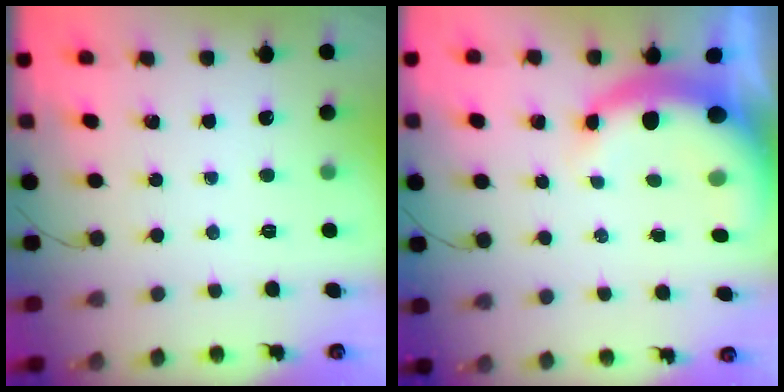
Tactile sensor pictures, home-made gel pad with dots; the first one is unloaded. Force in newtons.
{"total": 7.5, "press": 7.4, "slide": 1.5}